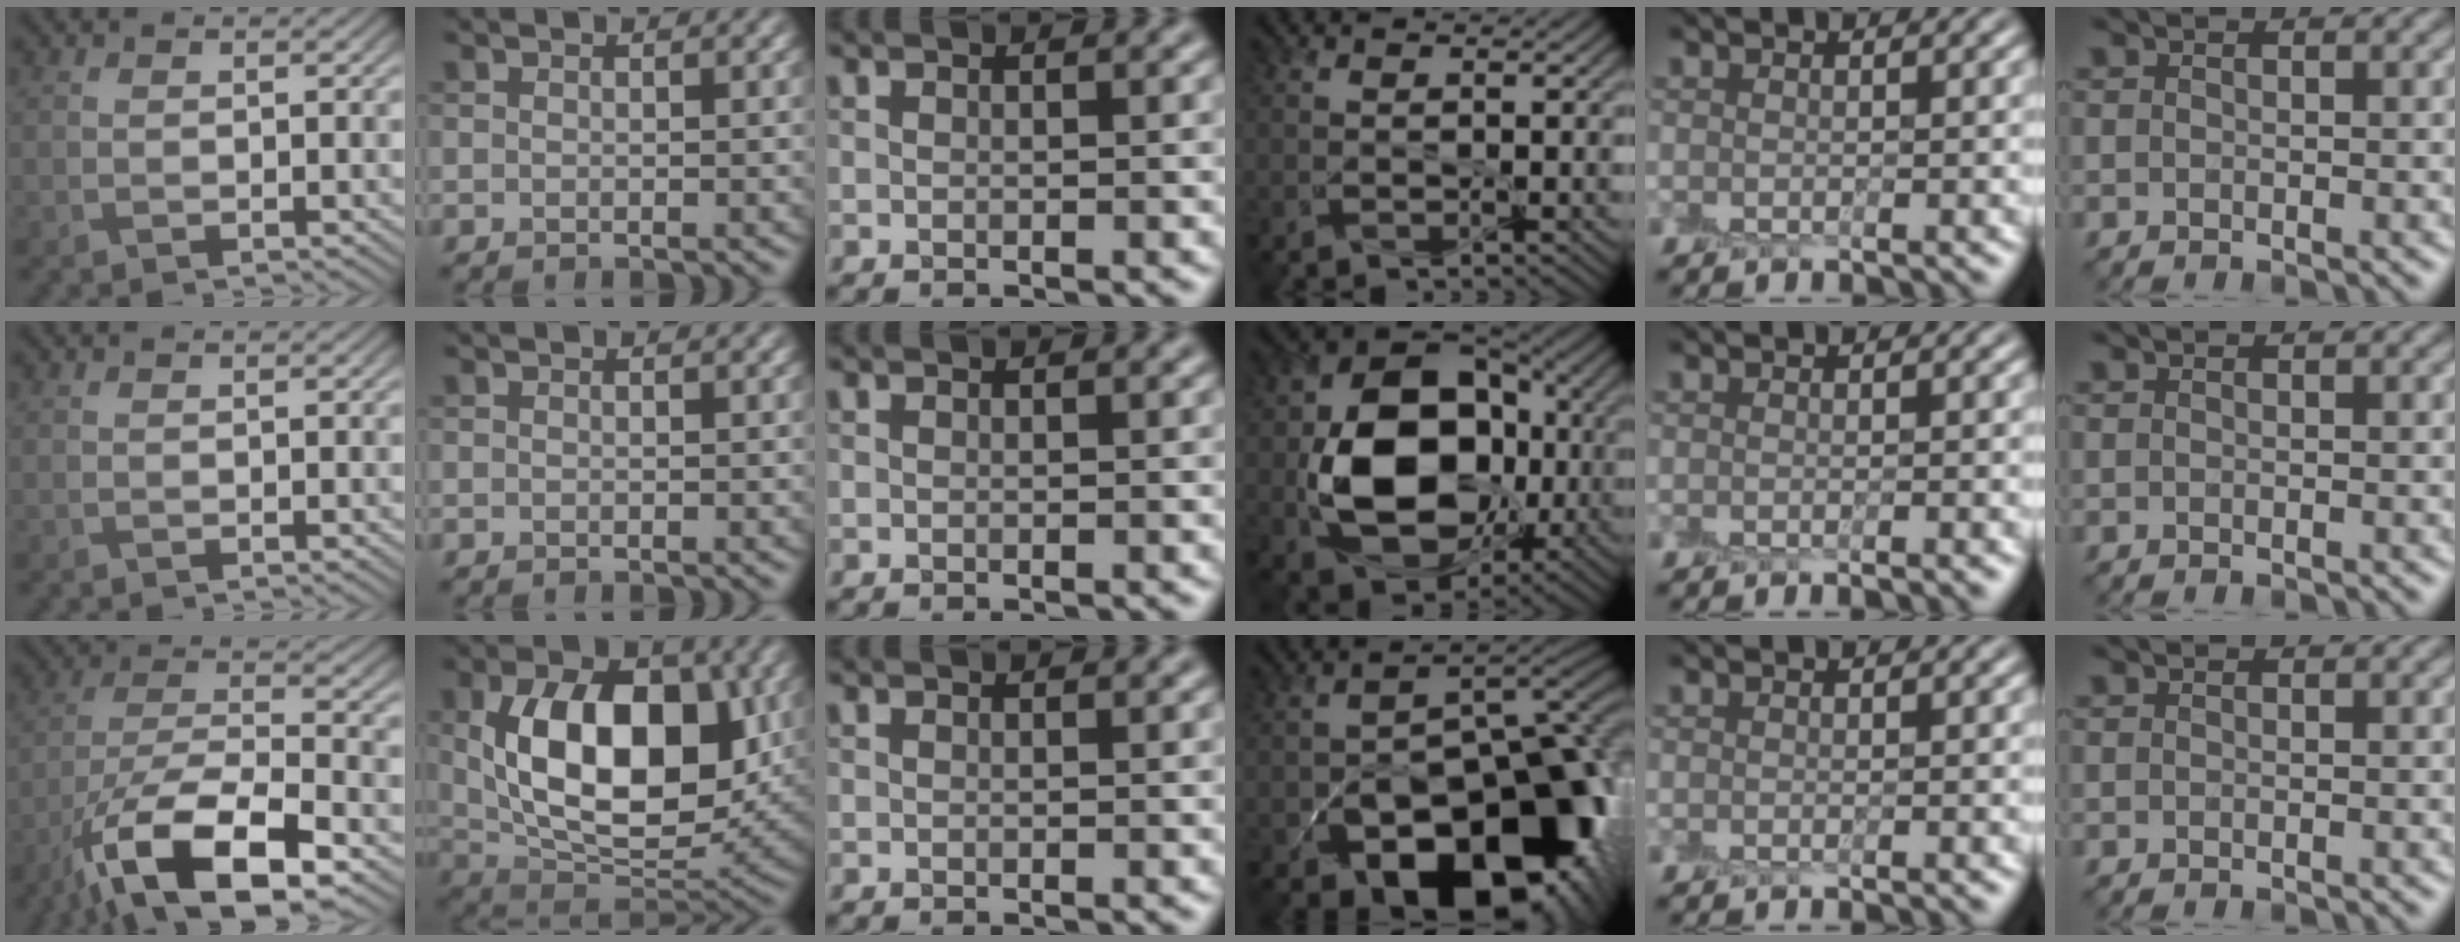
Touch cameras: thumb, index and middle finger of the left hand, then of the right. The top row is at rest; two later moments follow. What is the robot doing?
{"motion": "peel", "object": "postage stamp"}